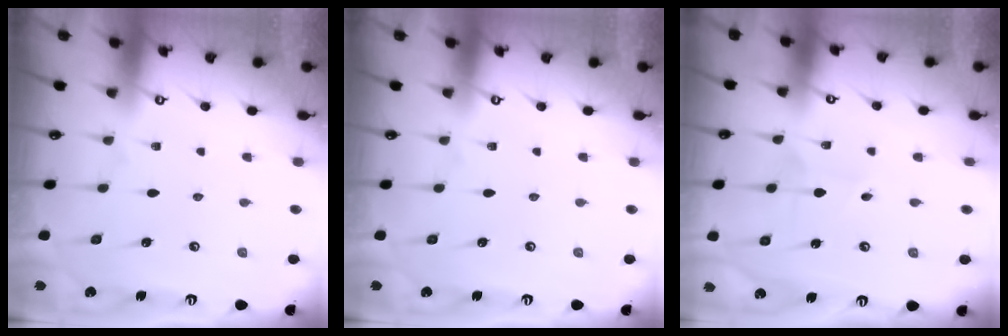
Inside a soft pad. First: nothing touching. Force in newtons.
{"total": 0.0}
{"total": 2.4, "press": 2.3, "slide": 0.2}